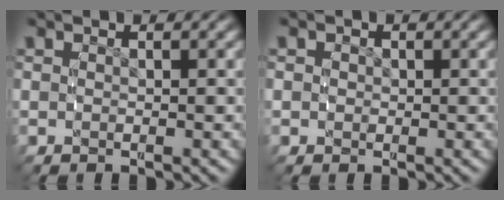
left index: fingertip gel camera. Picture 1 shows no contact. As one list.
[{"total": 1.0, "force": [0.1, 0.9, 0.4], "torque": [-0.005, 0.003, 0.000]}]